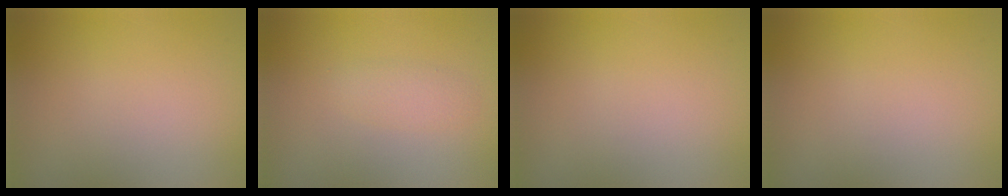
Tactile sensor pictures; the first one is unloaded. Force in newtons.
{"total": 1.3, "press": 1.3, "slide": 0.0}
{"total": 0.0}
{"total": 0.0}